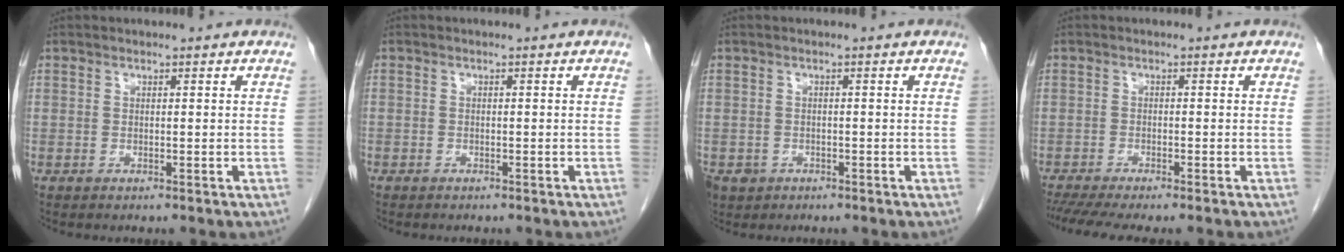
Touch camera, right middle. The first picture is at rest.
{"total": 0.8, "force": [-0.6, 0.5, 0.1], "torque": [-0.009, 0.003, -0.011]}
{"total": 3.4, "force": [-1.9, 2.7, 0.7], "torque": [-0.012, 0.003, -0.029]}
{"total": 8.5, "force": [-7.2, 0.7, 4.5], "torque": [-0.064, -0.011, -0.112]}